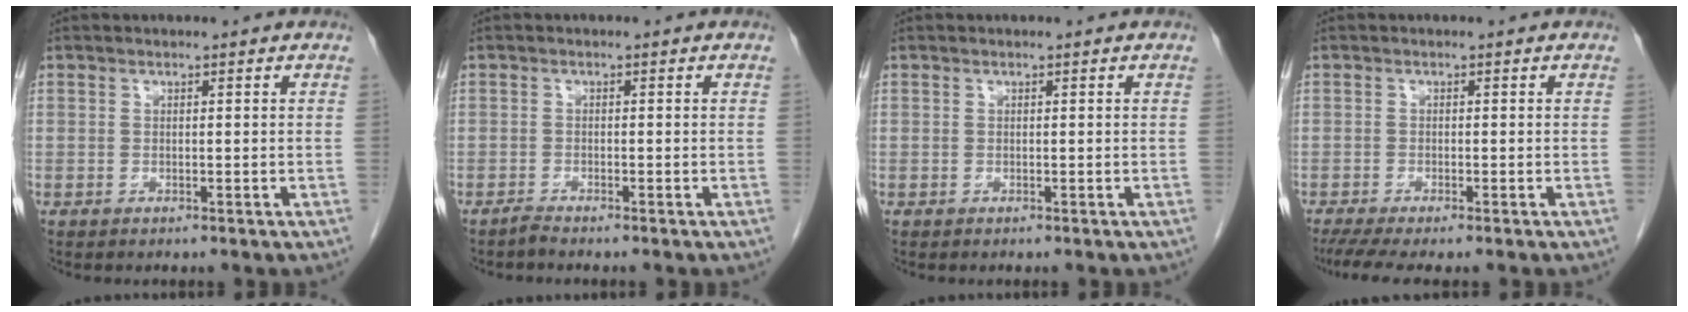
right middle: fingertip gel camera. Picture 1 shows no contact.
{"total": 0.9, "force": [-0.9, -0.2, 0.1], "torque": [-0.004, -0.002, -0.017]}
{"total": 0.0}
{"total": 5.2, "force": [-4.1, 0.4, 3.2], "torque": [-0.050, -0.013, -0.069]}